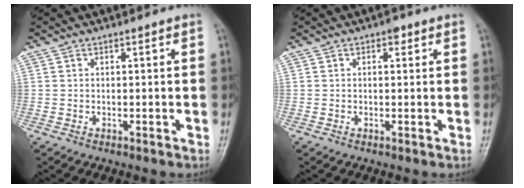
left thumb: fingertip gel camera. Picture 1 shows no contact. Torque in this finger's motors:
{"motor_torque": [0.72, 0.28, 0.10, -0.20, 0.01]}